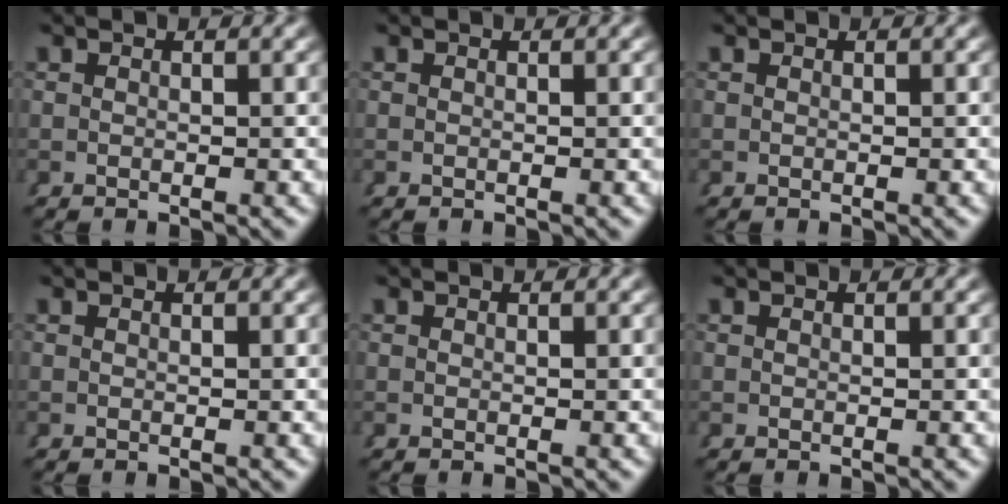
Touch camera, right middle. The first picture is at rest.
{"total": 0.0}
{"total": 0.0}
{"total": 0.0}
{"total": 0.0}
{"total": 0.0}